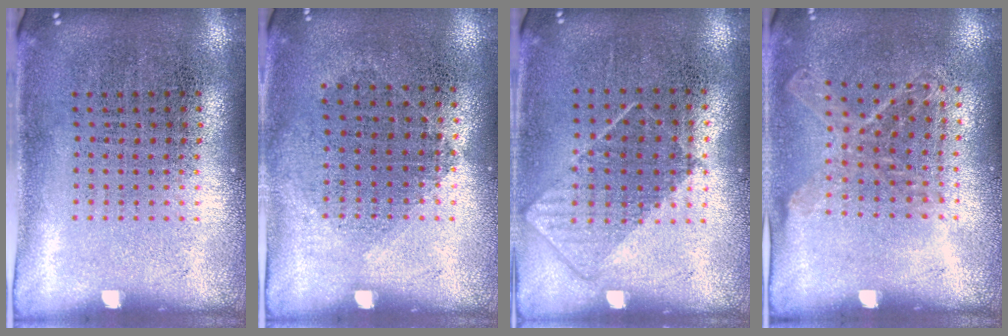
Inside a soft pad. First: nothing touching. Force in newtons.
{"total": 1.0, "press": 0.9, "slide": 0.5}
{"total": 0.8, "press": 0.6, "slide": 0.5}
{"total": 1.1, "press": 1.0, "slide": 0.4}